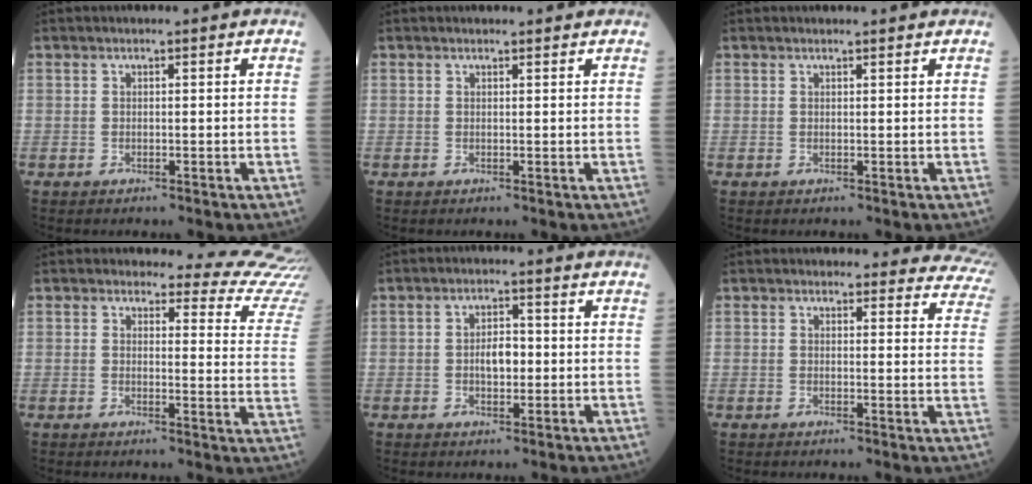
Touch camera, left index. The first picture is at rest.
{"total": 1.5, "force": [1.4, 0.3, 0.2], "torque": [-0.010, 0.006, 0.016]}
{"total": 1.5, "force": [1.5, 0.1, 0.3], "torque": [-0.009, 0.006, 0.018]}
{"total": 14.8, "force": [14.4, 2.7, 2.3], "torque": [0.012, -0.101, 0.114]}
{"total": 3.7, "force": [-0.2, 1.9, 3.2], "torque": [-0.057, 0.007, -0.004]}
{"total": 14.6, "force": [13.8, 4.5, 1.5], "torque": [0.033, -0.056, 0.110]}